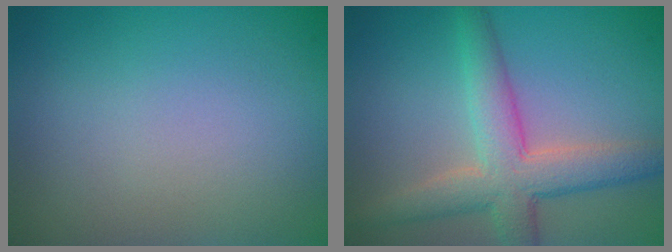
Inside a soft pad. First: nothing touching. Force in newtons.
{"total": 5.4, "press": 5.4, "slide": 0.3}